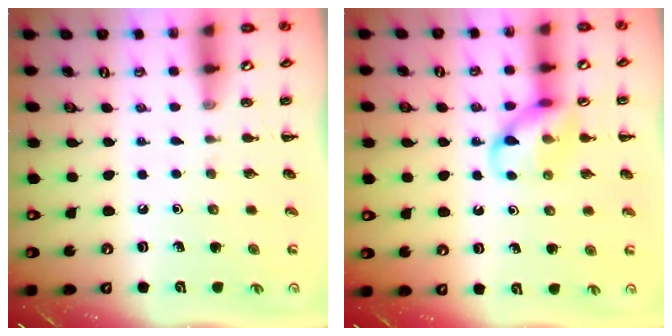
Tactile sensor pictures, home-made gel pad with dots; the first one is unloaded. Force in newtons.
{"total": 10.6, "press": 10.5, "slide": 1.1}